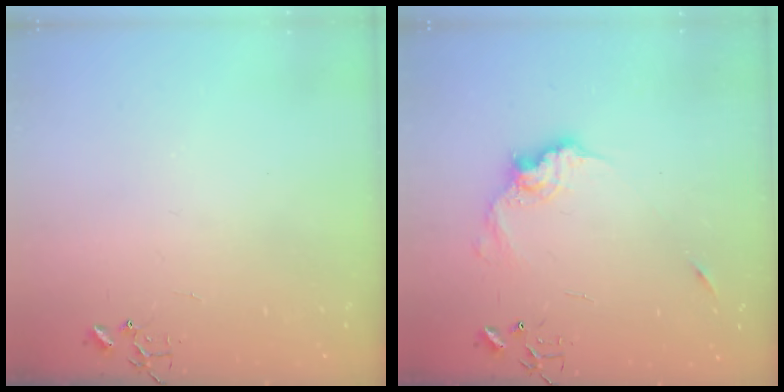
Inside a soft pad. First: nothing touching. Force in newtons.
{"total": 11.5, "press": 11.5, "slide": 0.8}